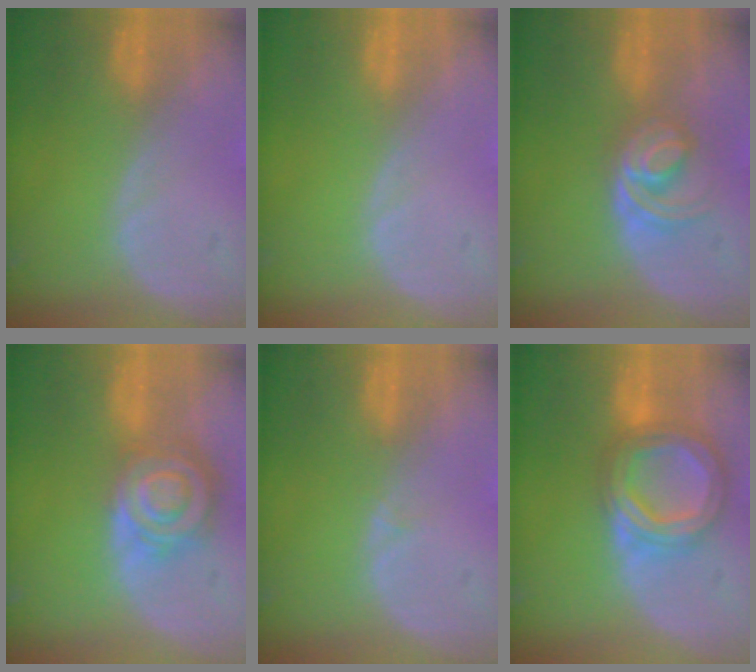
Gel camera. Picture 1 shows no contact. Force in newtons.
{"total": 0.0}
{"total": 6.0, "press": 5.2, "slide": 2.8}
{"total": 8.5, "press": 7.3, "slide": 4.4}
{"total": 0.9, "press": 0.5, "slide": 0.7}
{"total": 8.6, "press": 8.6, "slide": 0.6}